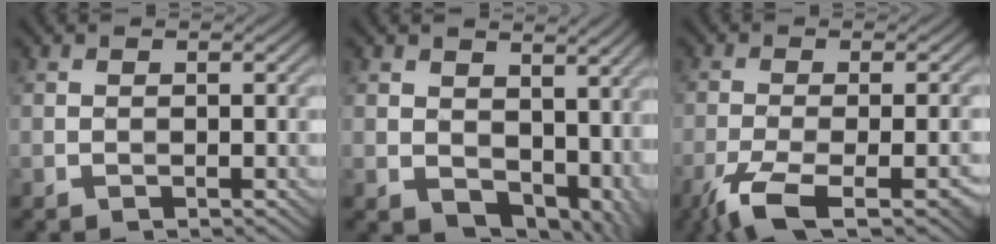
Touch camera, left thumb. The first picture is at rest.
{"total": 8.7, "force": [1.8, 6.3, 5.7], "torque": [-0.107, -0.030, 0.045]}
{"total": 9.2, "force": [-5.3, 2.4, 7.2], "torque": [-0.119, -0.012, -0.097]}